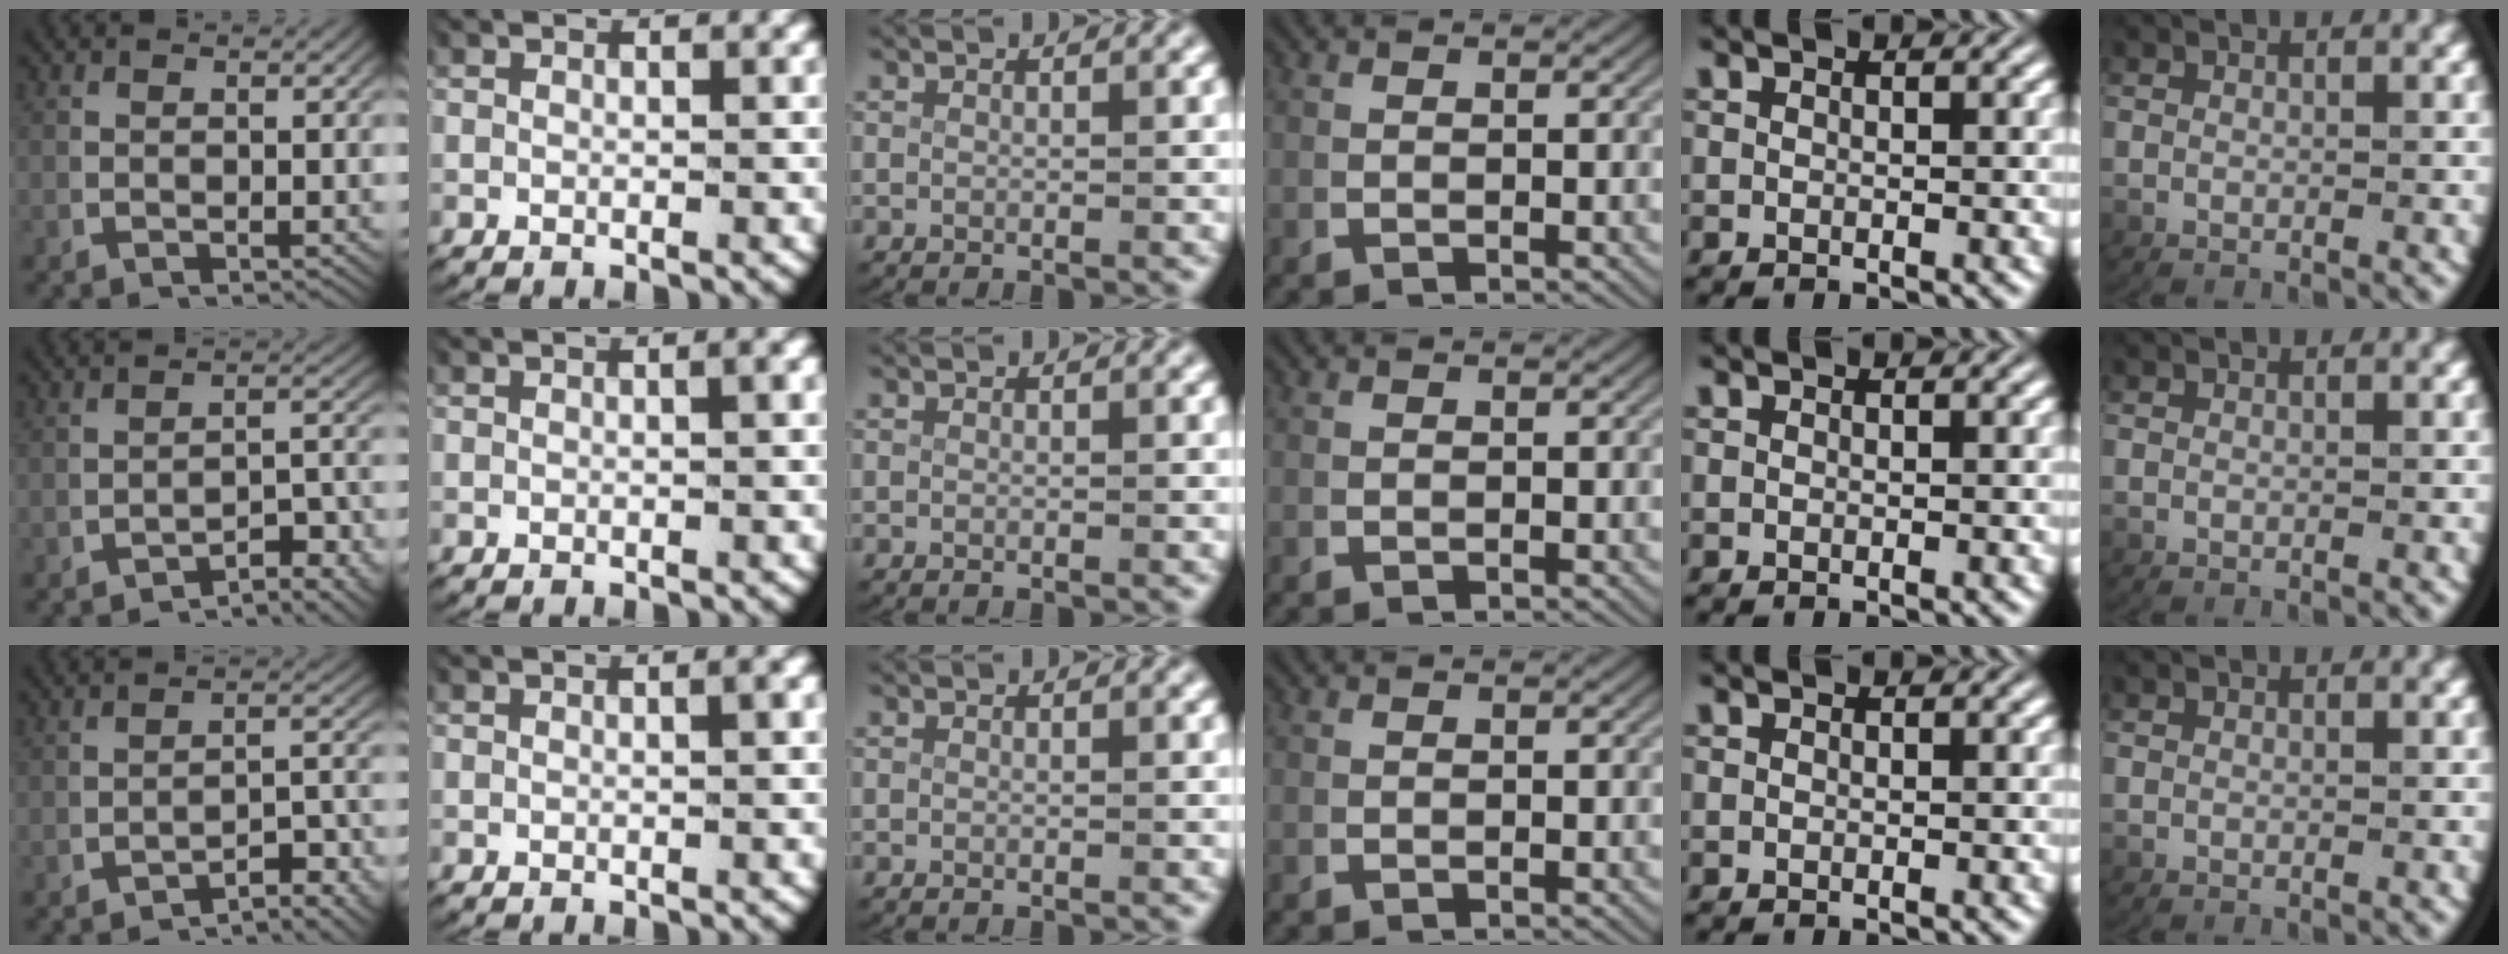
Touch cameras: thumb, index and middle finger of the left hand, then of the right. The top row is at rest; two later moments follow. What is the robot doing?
{"motion": "lift_and_place", "object": "map"}